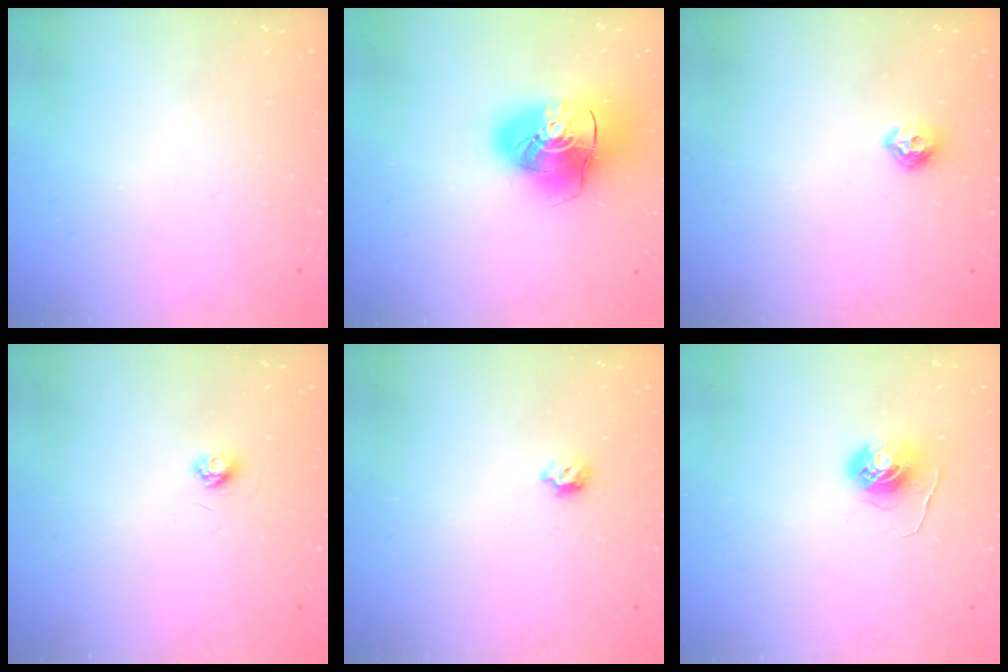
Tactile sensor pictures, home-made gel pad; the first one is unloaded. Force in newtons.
{"total": 15.4, "press": 15.2, "slide": 2.3}
{"total": 6.8, "press": 6.8, "slide": 0.3}
{"total": 3.2, "press": 3.2, "slide": 0.4}
{"total": 6.1, "press": 6.0, "slide": 1.1}
{"total": 5.9, "press": 5.9, "slide": 0.3}